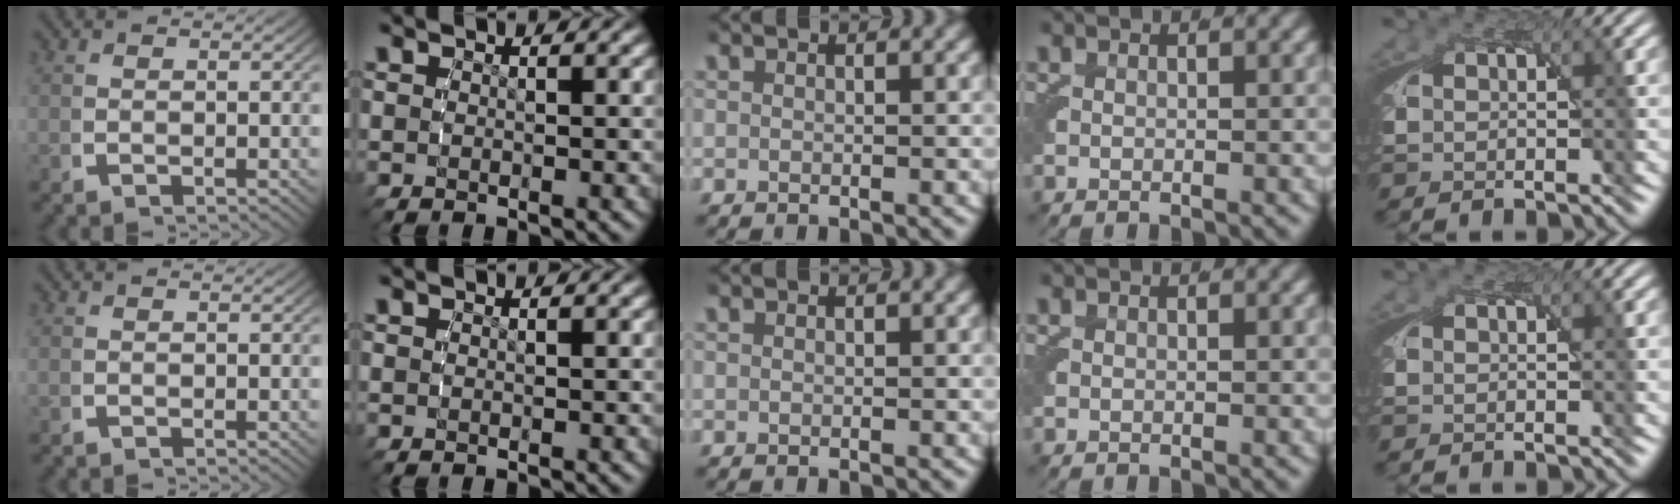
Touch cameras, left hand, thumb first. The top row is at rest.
{}